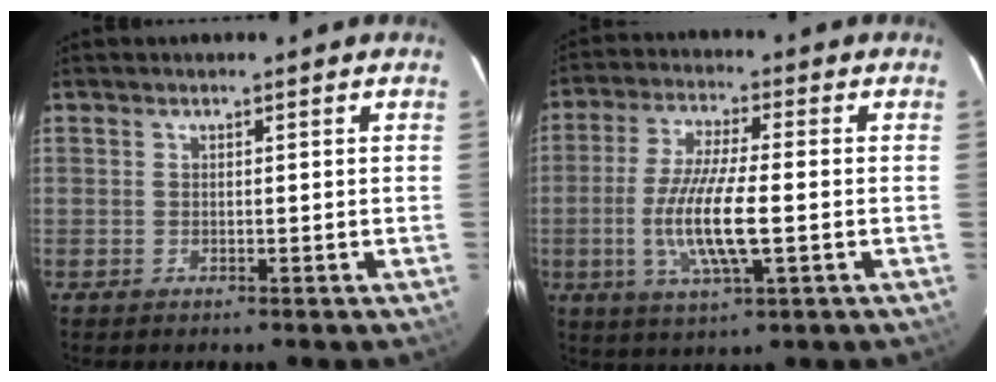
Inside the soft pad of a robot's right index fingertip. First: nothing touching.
{"total": 11.6, "force": [-2.3, 2.2, 11.2], "torque": [-0.222, -0.013, -0.044]}